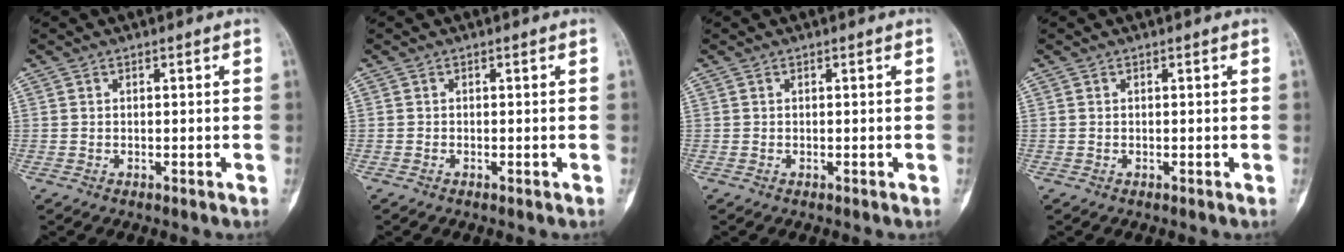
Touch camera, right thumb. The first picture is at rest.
{"total": 0.0}
{"total": 0.0}
{"total": 0.0}